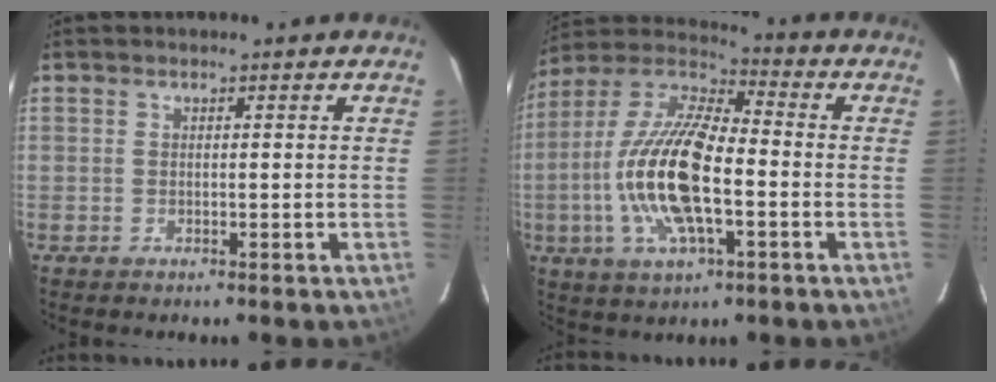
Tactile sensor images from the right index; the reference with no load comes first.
{"total": 18.6, "force": [-3.8, 6.6, 16.9], "torque": [-0.345, -0.003, -0.081]}